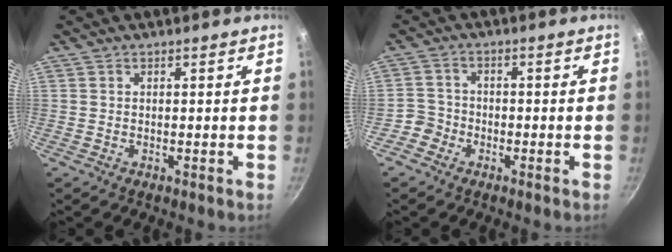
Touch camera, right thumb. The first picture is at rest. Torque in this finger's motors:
{"motor_torque": [-0.01, 0.27, -0.16, 0.11, 0.03]}